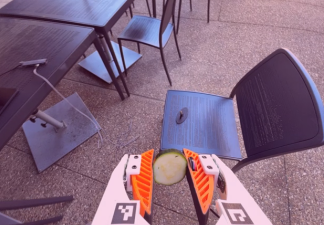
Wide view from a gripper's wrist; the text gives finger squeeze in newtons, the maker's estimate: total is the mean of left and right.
{"total": 11.8, "left": 11.7, "right": 11.9}